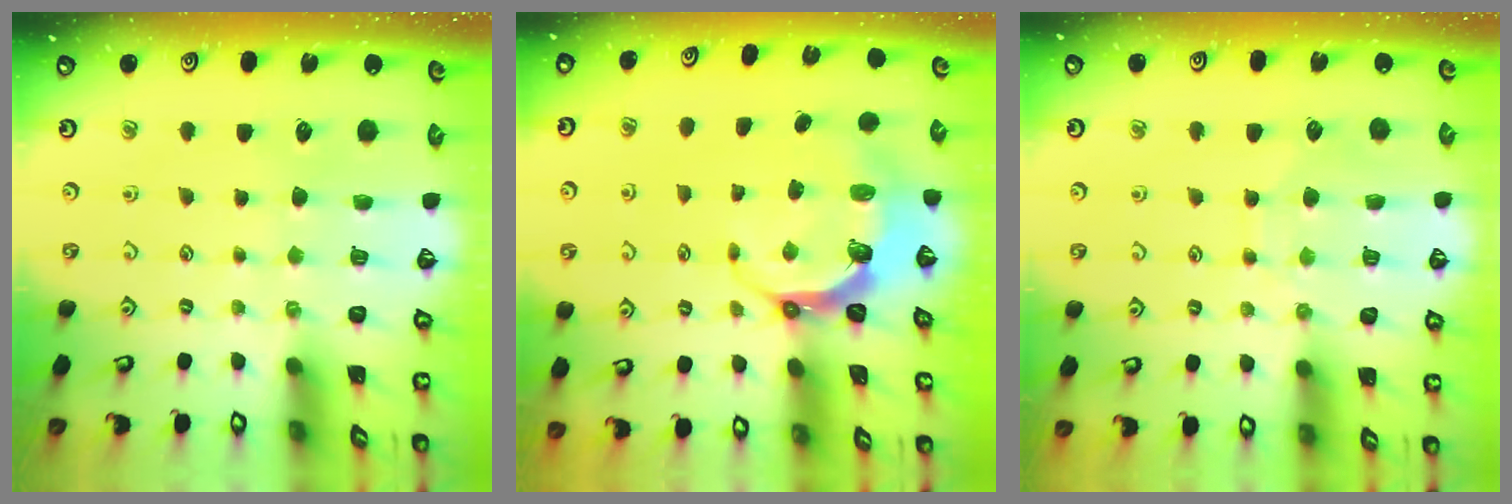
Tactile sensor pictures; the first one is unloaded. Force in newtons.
{"total": 8.1, "press": 6.8, "slide": 4.4}
{"total": 7.1, "press": 7.0, "slide": 0.6}